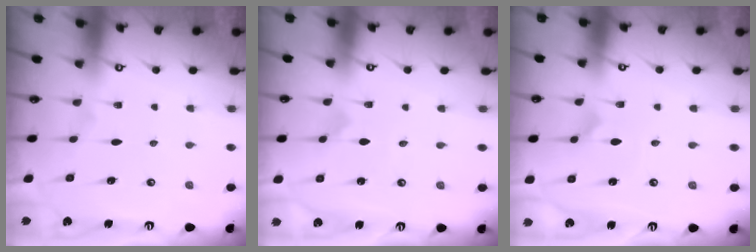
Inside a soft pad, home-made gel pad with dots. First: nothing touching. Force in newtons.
{"total": 0.0}
{"total": 1.6, "press": 1.6, "slide": 0.1}